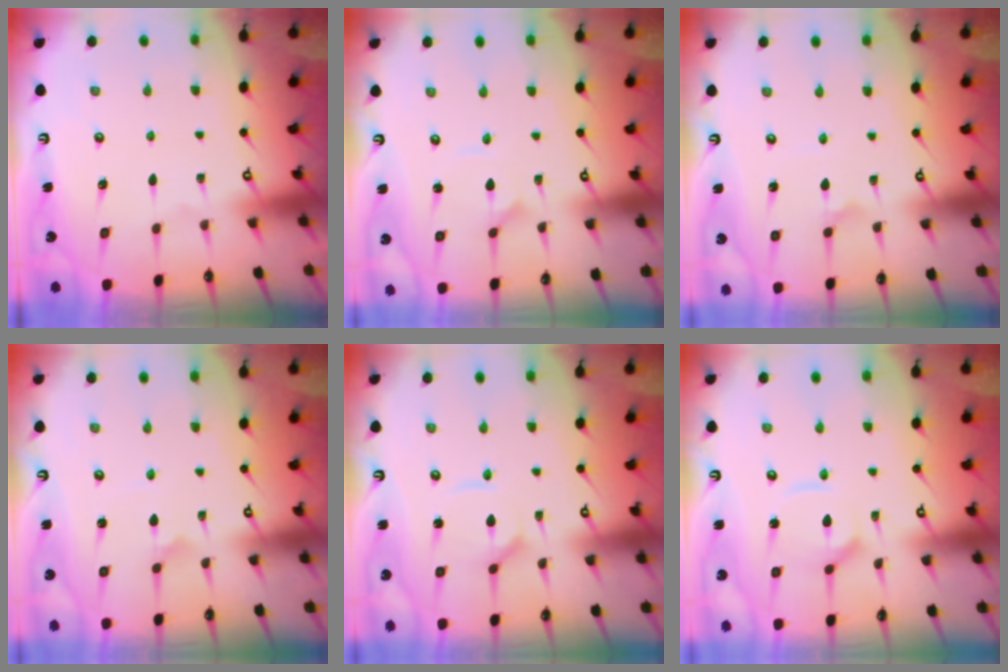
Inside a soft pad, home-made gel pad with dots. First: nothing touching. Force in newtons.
{"total": 0.9, "press": 0.9, "slide": 0.0}
{"total": 2.5, "press": 2.5, "slide": 0.3}
{"total": 2.3, "press": 2.3, "slide": 0.2}
{"total": 3.2, "press": 3.2, "slide": 0.4}
{"total": 8.0, "press": 8.0, "slide": 0.7}